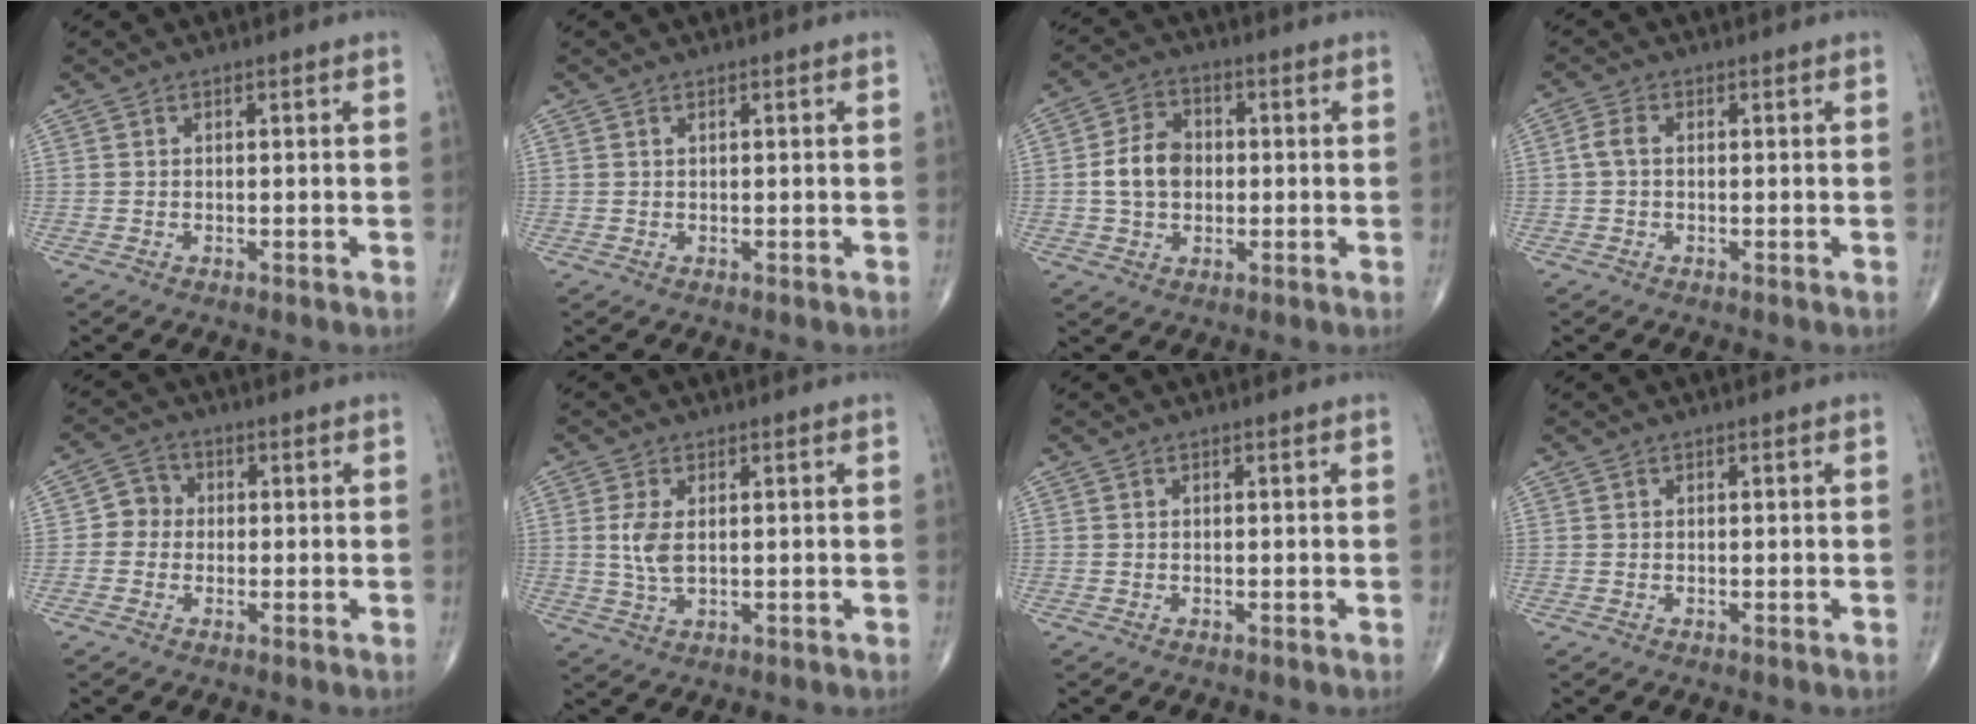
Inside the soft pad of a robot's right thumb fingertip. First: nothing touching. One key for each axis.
{"total": 0.0}
{"total": 8.0, "fx": -0.2, "fy": 6.0, "fz": 5.3, "tx": -0.081, "ty": 0.014, "tz": -0.007}
{"total": 2.4, "fx": 0.0, "fy": 1.5, "fz": 1.9, "tx": -0.041, "ty": 0.005, "tz": -0.004}
{"total": 3.9, "fx": -0.4, "fy": 3.6, "fz": 1.4, "tx": -0.001, "ty": 0.010, "tz": -0.018}
{"total": 4.6, "fx": 0.7, "fy": 2.3, "fz": 4.0, "tx": -0.090, "ty": -0.006, "tz": 0.017}
{"total": 0.0}
{"total": 0.0}